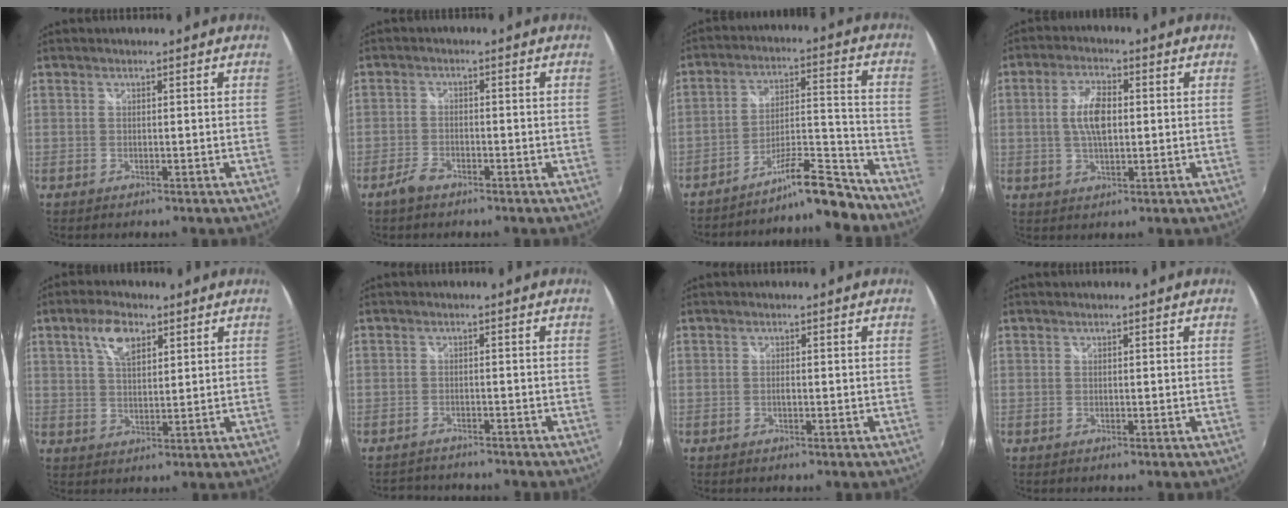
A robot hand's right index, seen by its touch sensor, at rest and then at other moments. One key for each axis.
{"total": 3.5, "fx": -2.6, "fy": 1.4, "fz": 1.8, "tx": -0.049, "ty": -0.002, "tz": -0.052}
{"total": 11.7, "fx": -10.6, "fy": 1.6, "fz": 4.8, "tx": -0.079, "ty": 0.027, "tz": -0.166}
{"total": 7.0, "fx": 0.4, "fy": 3.2, "fz": 6.2, "tx": -0.118, "ty": 0.007, "tz": 0.008}
{"total": 6.5, "fx": 3.3, "fy": 3.1, "fz": 4.6, "tx": -0.083, "ty": 0.011, "tz": 0.060}
{"total": 4.6, "fx": -4.4, "fy": 1.2, "fz": 0.6, "tx": -0.027, "ty": -0.001, "tz": -0.070}
{"total": 0.6, "fx": -0.2, "fy": 0.2, "fz": 0.5, "tx": -0.012, "ty": 0.001, "tz": -0.004}
{"total": 0.0}